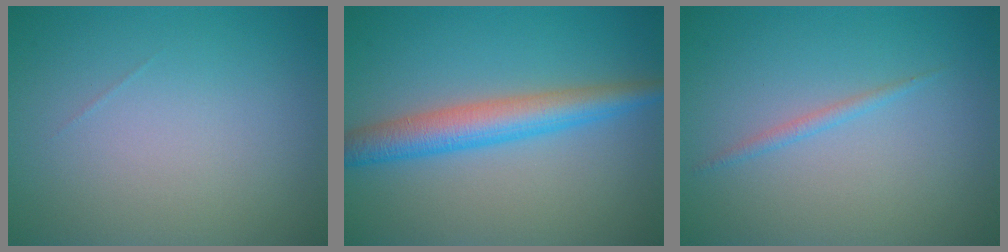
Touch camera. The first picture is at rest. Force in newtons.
{"total": 4.5, "press": 4.5, "slide": 0.1}
{"total": 0.9, "press": 0.9, "slide": 0.1}